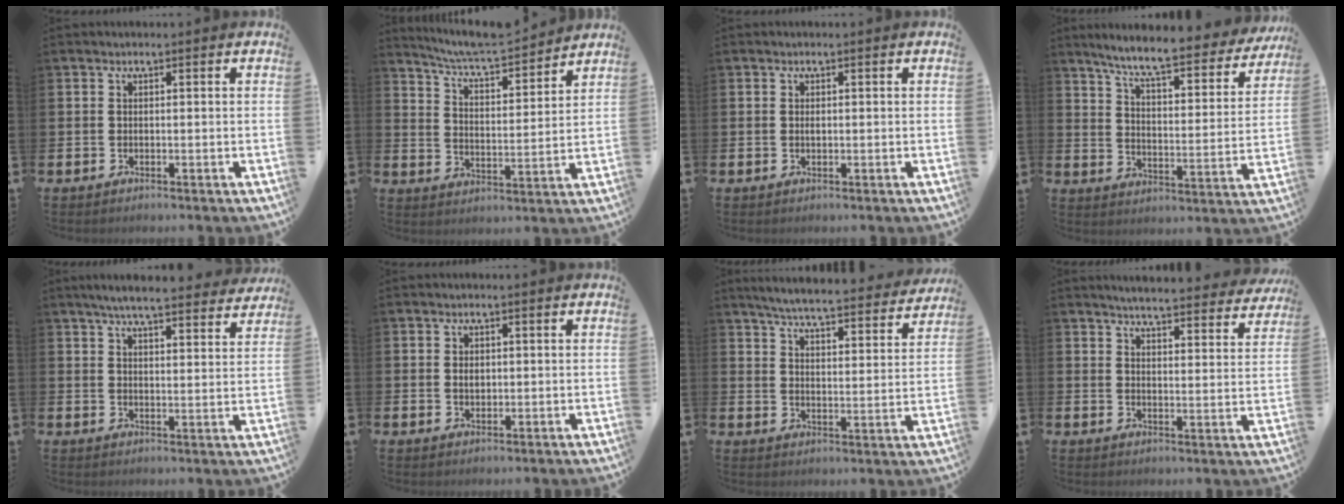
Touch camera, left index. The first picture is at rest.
{"total": 7.0, "force": [6.8, 0.3, 1.6], "torque": [-0.062, -0.051, 0.117]}
{"total": 0.5, "force": [0.1, 0.2, 0.5], "torque": [-0.015, 0.002, 0.003]}
{"total": 7.8, "force": [7.0, 0.8, 3.4], "torque": [-0.087, -0.051, 0.114]}
{"total": 6.1, "force": [5.8, 0.4, 1.8], "torque": [-0.037, -0.034, 0.100]}
{"total": 1.4, "force": [0.3, 1.0, 0.9], "torque": [-0.009, 0.002, 0.002]}
{"total": 6.0, "force": [5.7, 0.4, 1.7], "torque": [-0.046, -0.046, 0.093]}
{"total": 5.0, "force": [4.9, 0.2, 0.9], "torque": [-0.019, -0.039, 0.081]}